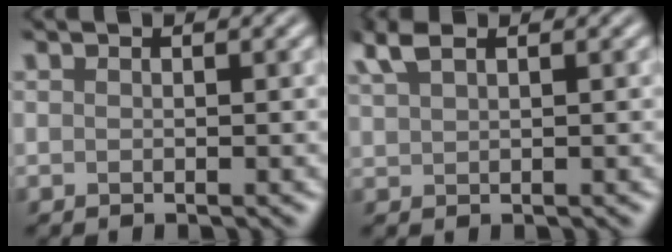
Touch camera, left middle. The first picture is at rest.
{"total": 1.1, "force": [0.8, -0.8, -0.2], "torque": [-0.028, -0.005, 0.053]}